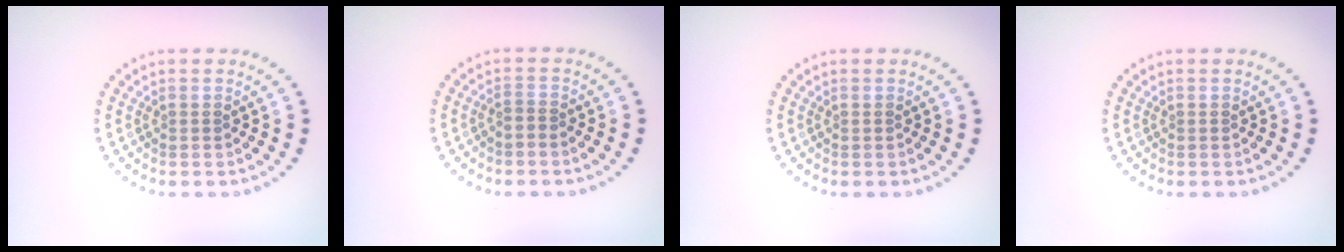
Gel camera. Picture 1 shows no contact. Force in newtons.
{"total": 0.6, "press": 0.4, "slide": 0.4}
{"total": 0.0}
{"total": 0.0}